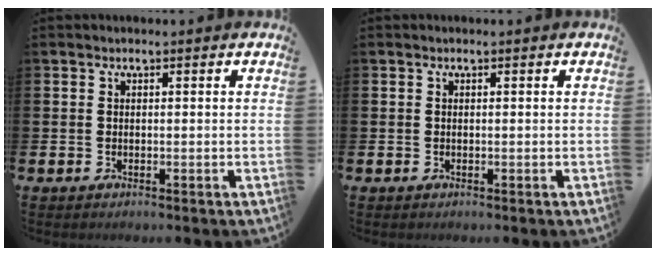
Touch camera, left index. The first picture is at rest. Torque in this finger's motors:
{"motor_torque": [-0.24, 0.21, -0.03, -0.01]}